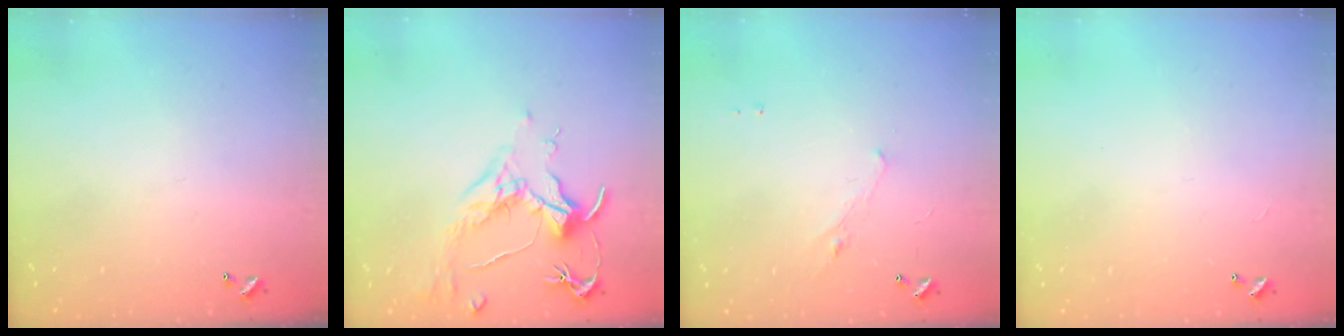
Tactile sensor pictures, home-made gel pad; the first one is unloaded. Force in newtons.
{"total": 1.7, "press": 1.4, "slide": 0.9}
{"total": 1.3, "press": 1.2, "slide": 0.6}
{"total": 2.8, "press": 2.8, "slide": 0.3}